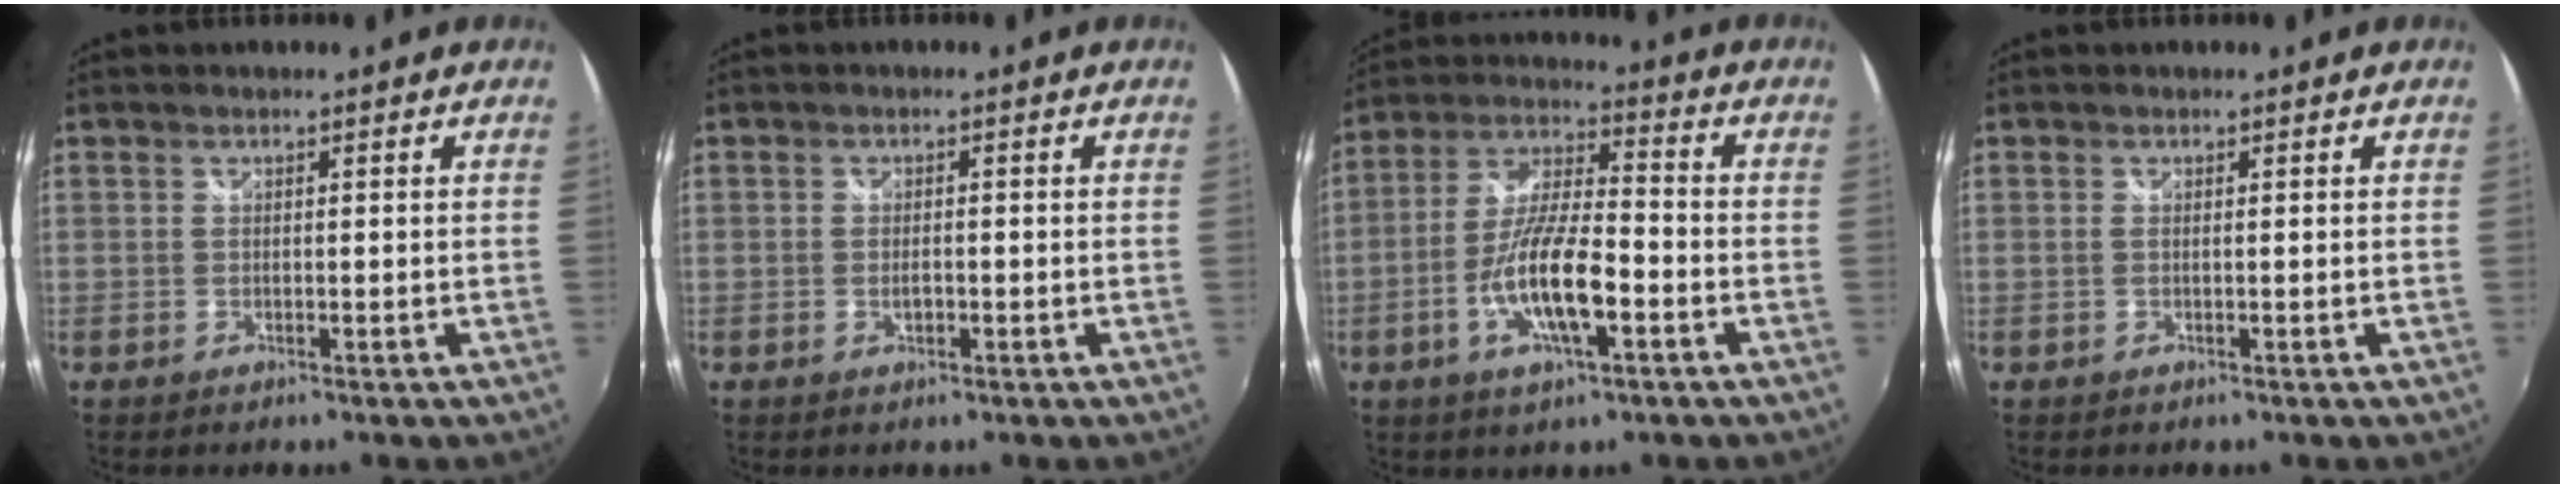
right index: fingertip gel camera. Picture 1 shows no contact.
{"total": 1.6, "force": [-0.5, 0.9, 1.2], "torque": [-0.021, -0.001, -0.009]}
{"total": 13.0, "force": [-4.7, 3.5, 11.6], "torque": [-0.237, -0.004, -0.087]}
{"total": 0.6, "force": [-0.1, -0.1, 0.6], "torque": [-0.011, 0.000, -0.003]}